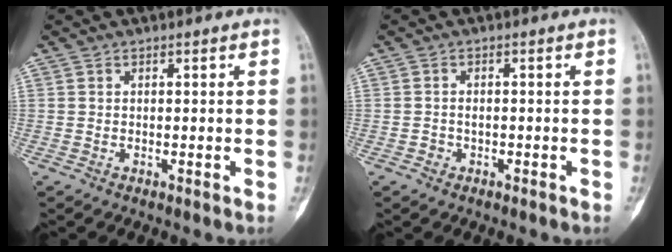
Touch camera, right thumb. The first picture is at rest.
{"total": 1.2, "force": [-0.6, 1.0, 0.5], "torque": [-0.006, 0.010, -0.009]}